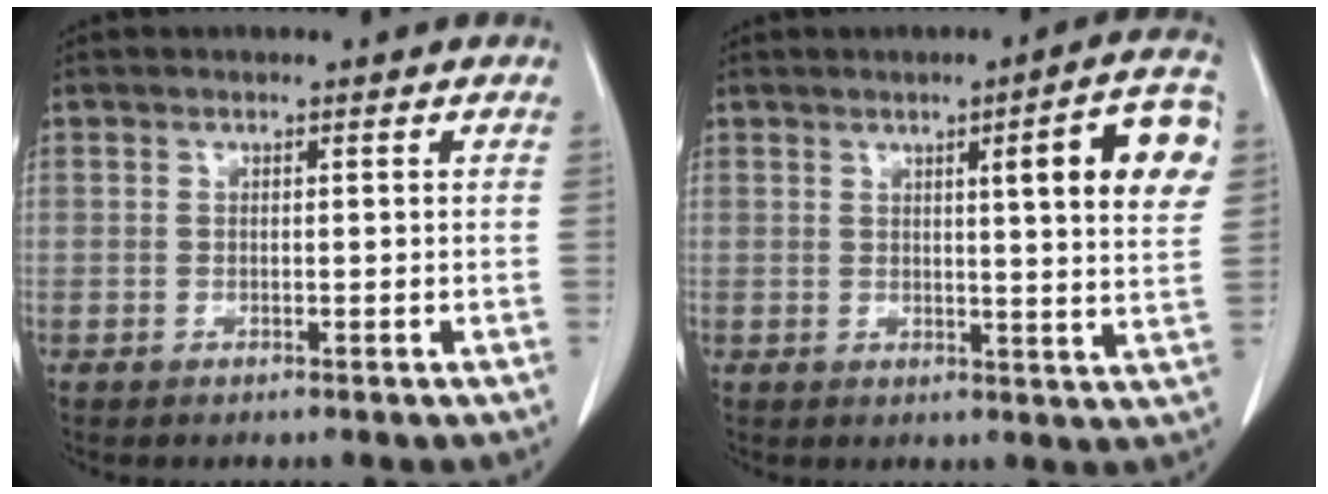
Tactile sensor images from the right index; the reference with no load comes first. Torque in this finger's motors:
{"motor_torque": [0.41, 0.23, 0.20, 0.04]}